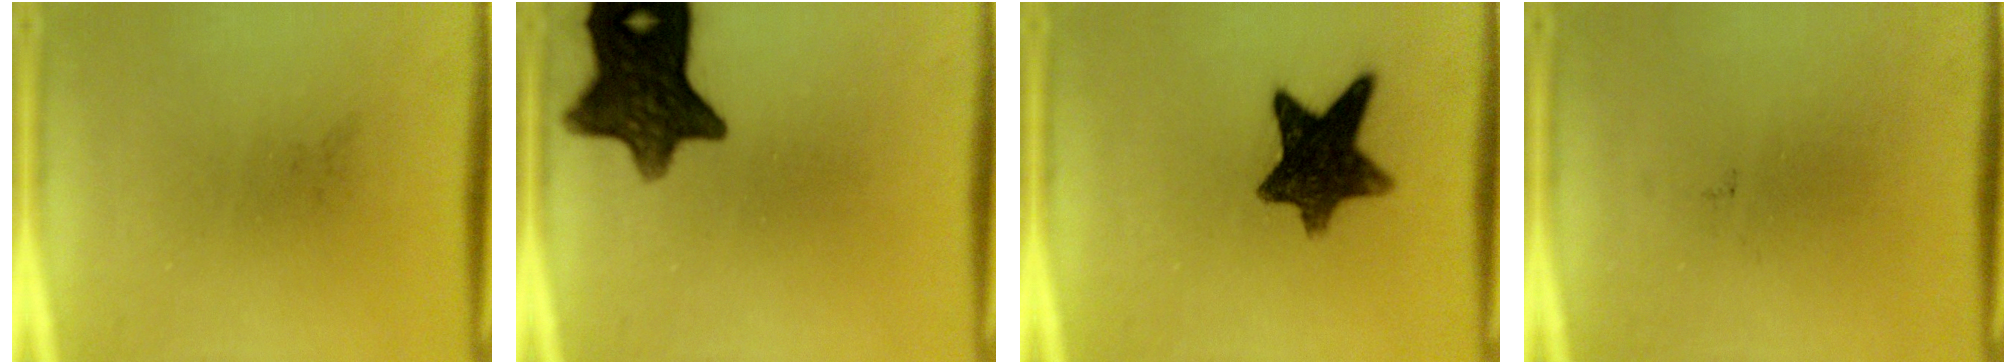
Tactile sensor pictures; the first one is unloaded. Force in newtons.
{"total": 12.8}
{"total": 10.9}
{"total": 0.0}